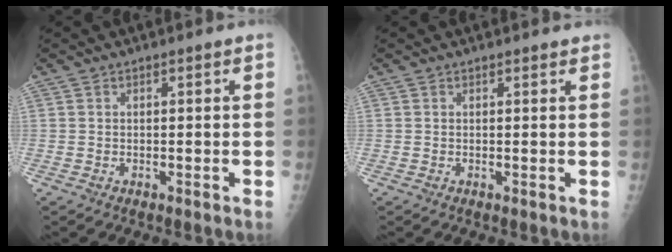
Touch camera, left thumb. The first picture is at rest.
{"total": 0.8, "force": [0.7, 0.3, 0.2], "torque": [-0.001, -0.003, 0.007]}